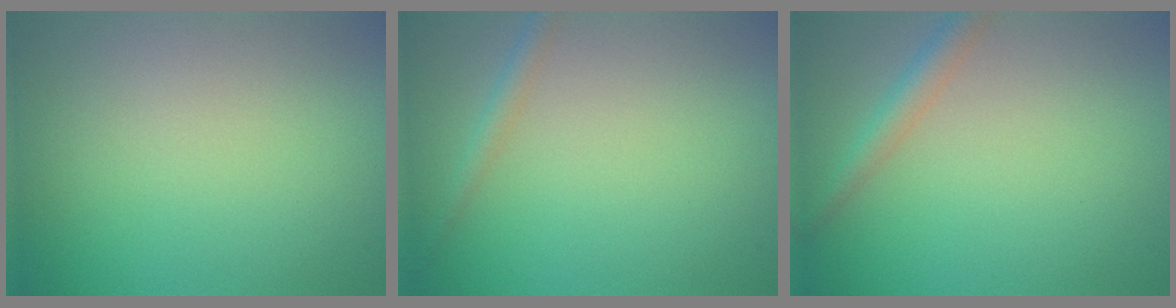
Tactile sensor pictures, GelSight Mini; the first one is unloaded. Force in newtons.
{"total": 1.5, "press": 1.5, "slide": 0.1}
{"total": 2.2, "press": 2.2, "slide": 0.1}